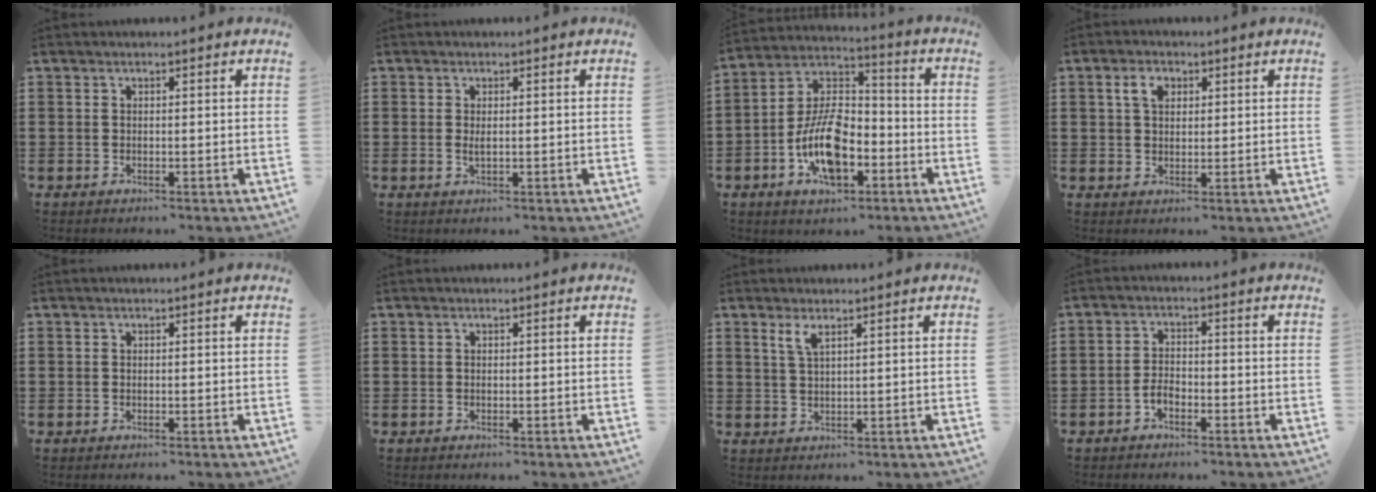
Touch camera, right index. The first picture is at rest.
{"total": 1.3, "force": [0.0, 0.2, 1.3], "torque": [-0.026, -0.003, 0.001]}
{"total": 11.3, "force": [-4.4, 5.5, 8.9], "torque": [-0.194, 0.003, -0.079]}
{"total": 3.3, "force": [1.3, 2.1, 2.2], "torque": [-0.051, 0.011, 0.023]}
{"total": 0.0}
{"total": 0.0}
{"total": 2.5, "force": [1.5, 0.5, 1.9], "torque": [-0.041, 0.004, 0.025]}
{"total": 2.4, "force": [-1.5, 1.1, 1.6], "torque": [-0.040, 0.000, -0.031]}